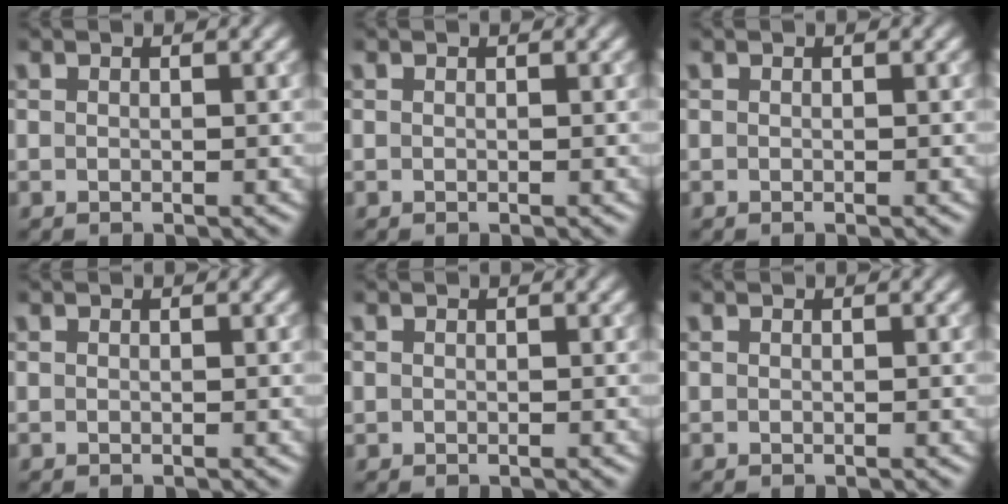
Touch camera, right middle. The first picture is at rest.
{"total": 0.0}
{"total": 0.0}
{"total": 0.0}
{"total": 0.0}
{"total": 0.0}